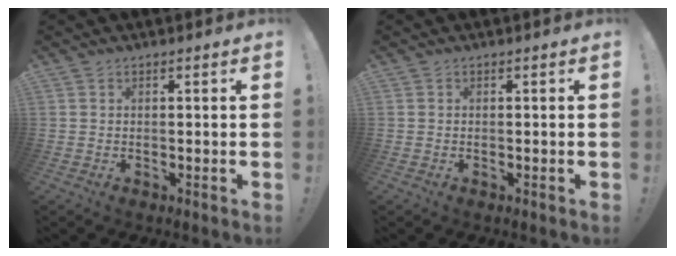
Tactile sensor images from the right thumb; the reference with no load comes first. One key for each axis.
{"total": 0.0}